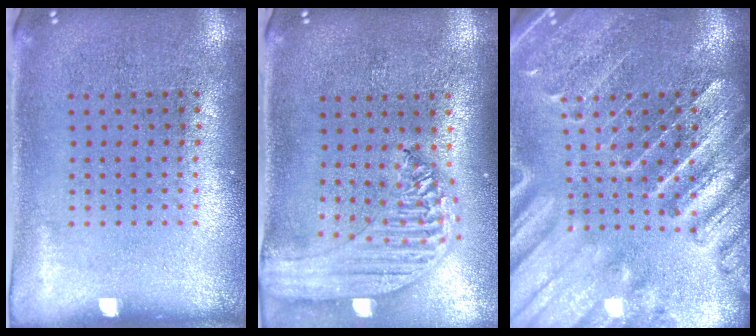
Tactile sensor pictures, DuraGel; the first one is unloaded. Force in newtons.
{"total": 2.0, "press": 1.9, "slide": 0.7}
{"total": 3.6, "press": 3.2, "slide": 1.6}